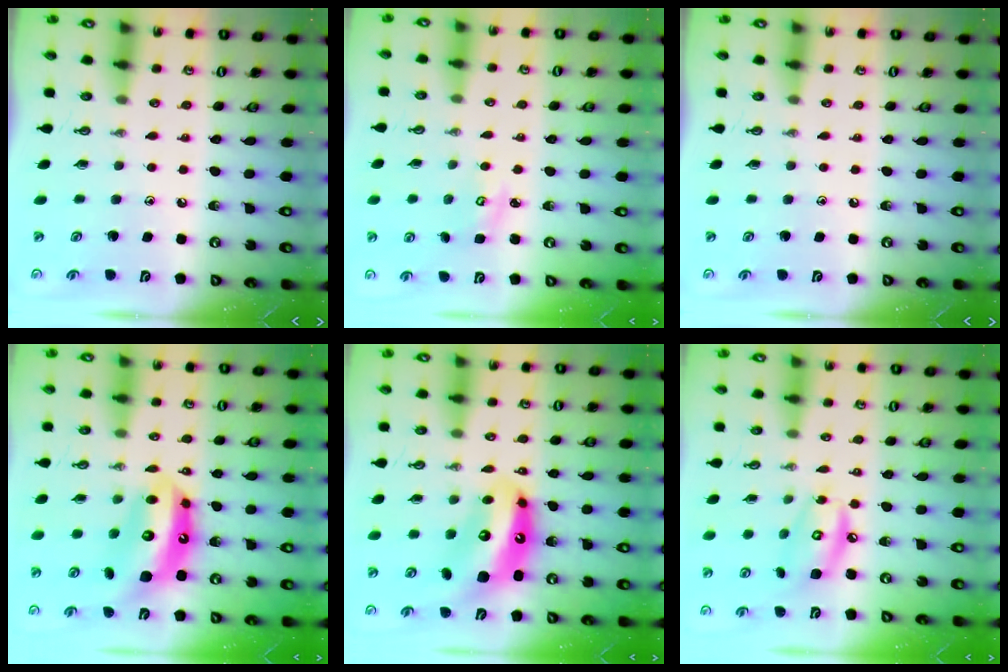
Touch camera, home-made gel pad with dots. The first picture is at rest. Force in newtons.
{"total": 2.9, "press": 2.8, "slide": 0.3}
{"total": 0.0}
{"total": 14.1, "press": 14.0, "slide": 1.7}
{"total": 13.5, "press": 13.4, "slide": 1.7}
{"total": 10.0, "press": 10.0, "slide": 0.8}